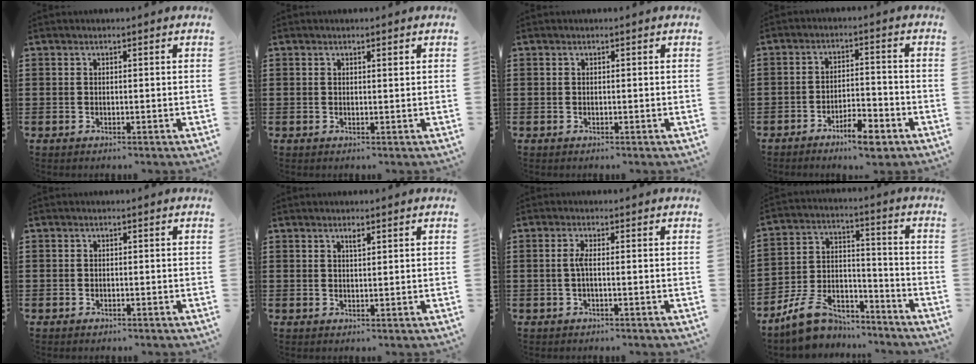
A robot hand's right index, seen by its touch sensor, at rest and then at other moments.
{"total": 0.6, "force": [0.3, 0.0, 0.5], "torque": [-0.002, -0.003, 0.005]}
{"total": 0.0}
{"total": 5.4, "force": [-4.2, 1.4, 3.1], "torque": [-0.056, 0.007, -0.077]}
{"total": 0.6, "force": [-0.4, 0.5, 0.0], "torque": [0.000, 0.002, -0.010]}
{"total": 1.1, "force": [0.7, 0.2, 0.8], "torque": [-0.017, 0.001, 0.011]}
{"total": 2.2, "force": [-0.3, 0.2, 2.1], "torque": [-0.049, -0.003, -0.010]}
{"total": 9.3, "force": [-7.8, 4.0, 3.0], "torque": [-0.073, 0.034, -0.148]}